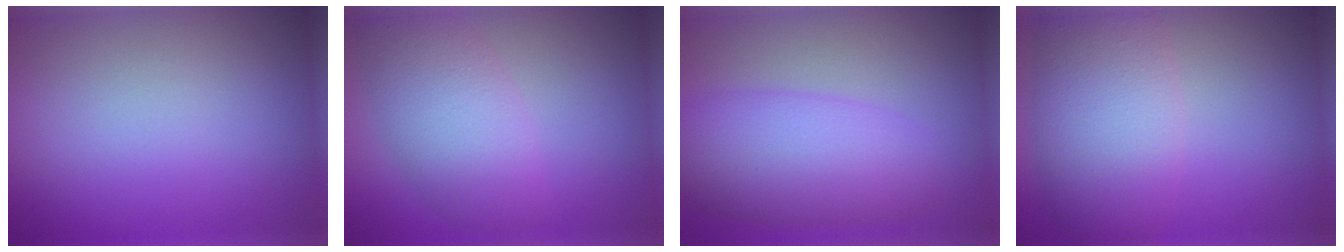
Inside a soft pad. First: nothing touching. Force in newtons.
{"total": 5.5, "press": 5.5, "slide": 0.2}
{"total": 6.6, "press": 6.6, "slide": 0.3}
{"total": 7.2, "press": 7.2, "slide": 0.6}